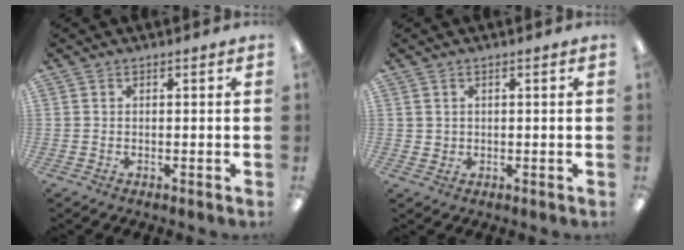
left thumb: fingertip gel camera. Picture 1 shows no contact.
{"total": 1.6, "force": [0.8, 1.3, 0.4], "torque": [-0.009, 0.004, 0.014]}